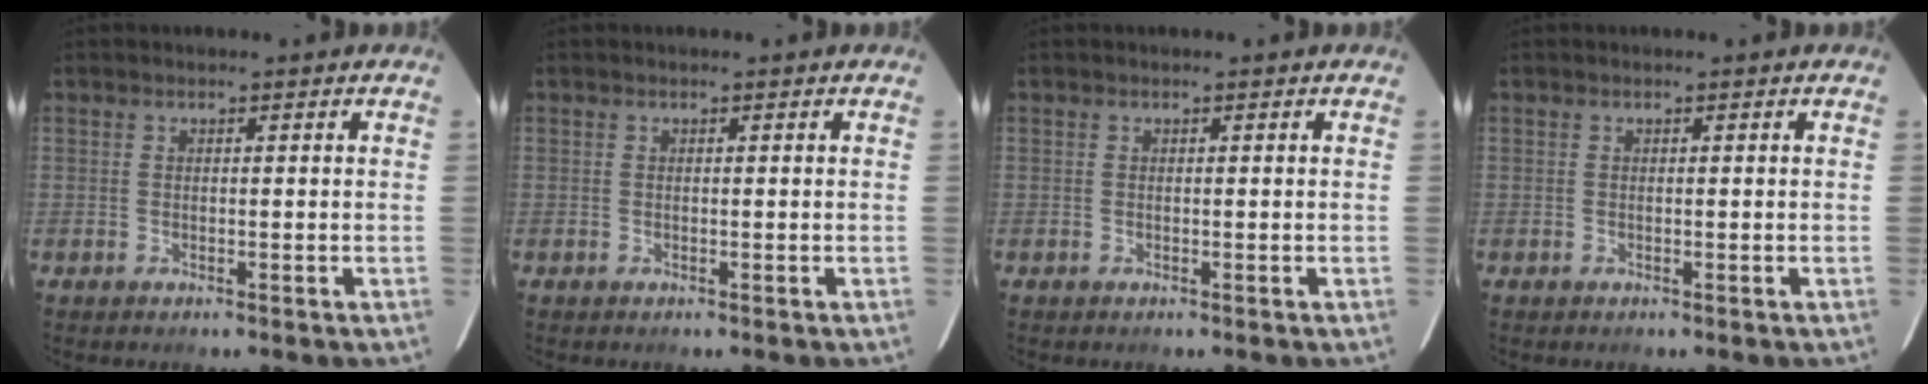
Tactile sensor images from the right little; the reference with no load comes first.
{"total": 0.0}
{"total": 0.0}
{"total": 0.0}